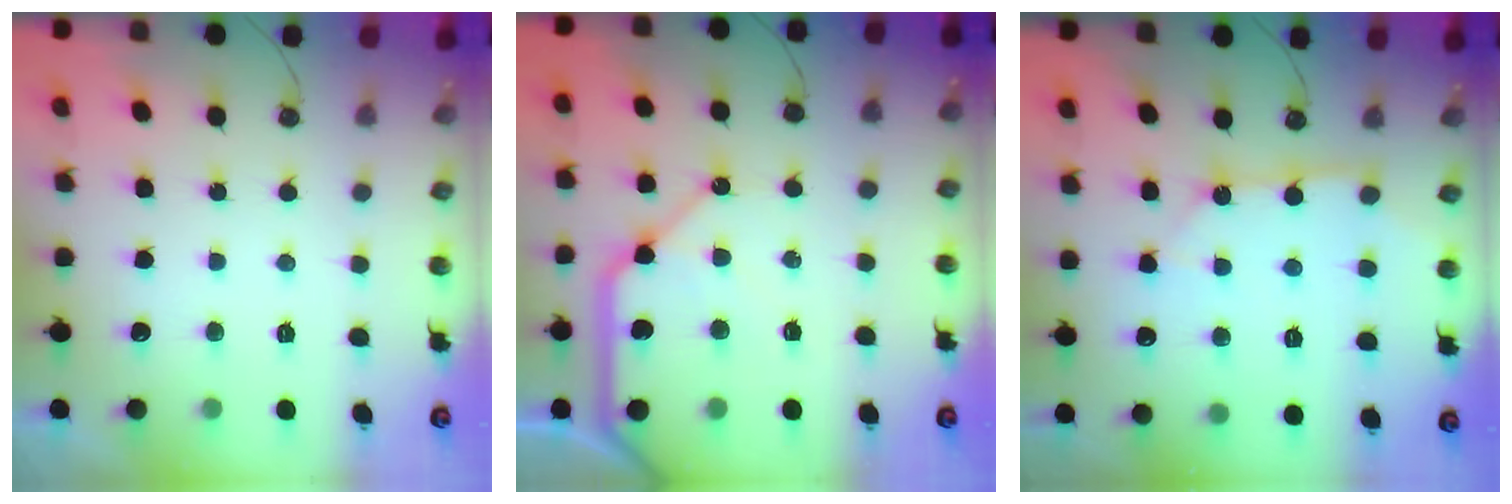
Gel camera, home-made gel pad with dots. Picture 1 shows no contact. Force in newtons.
{"total": 16.5, "press": 16.4, "slide": 2.0}
{"total": 9.5, "press": 9.5, "slide": 1.2}